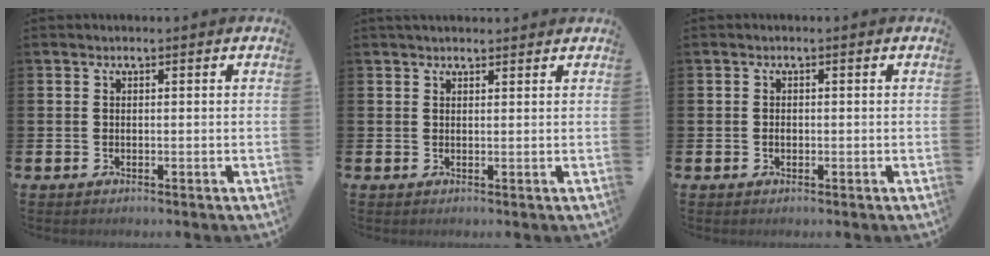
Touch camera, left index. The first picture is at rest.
{"total": 1.5, "force": [1.5, 0.4, 0.2], "torque": [0.002, -0.002, 0.025]}
{"total": 0.8, "force": [-0.2, 0.5, 0.5], "torque": [-0.007, 0.002, -0.005]}